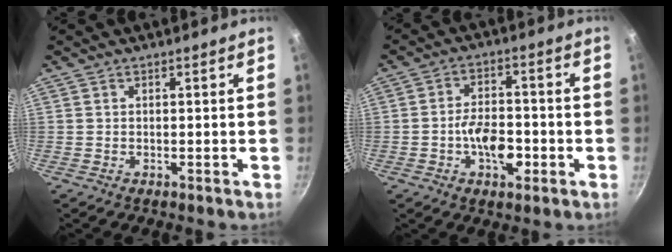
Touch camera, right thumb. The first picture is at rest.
{"total": 8.6, "force": [-2.6, 4.7, 6.7], "torque": [-0.092, 0.023, -0.045]}